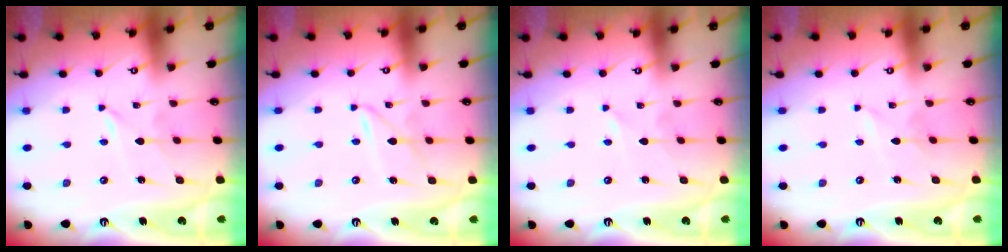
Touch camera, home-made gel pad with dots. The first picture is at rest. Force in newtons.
{"total": 2.9, "press": 2.9, "slide": 0.3}
{"total": 0.6, "press": 0.6, "slide": 0.1}
{"total": 1.7, "press": 1.7, "slide": 0.2}